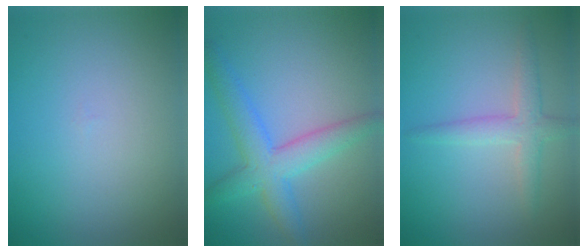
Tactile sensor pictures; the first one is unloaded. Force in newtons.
{"total": 4.8, "press": 4.8, "slide": 0.1}
{"total": 2.6, "press": 2.6, "slide": 0.0}